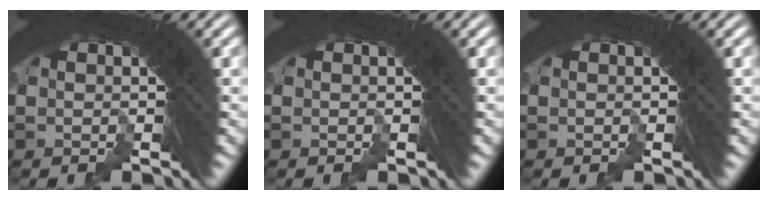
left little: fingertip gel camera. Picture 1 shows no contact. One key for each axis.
{"total": 0.0}
{"total": 0.0}